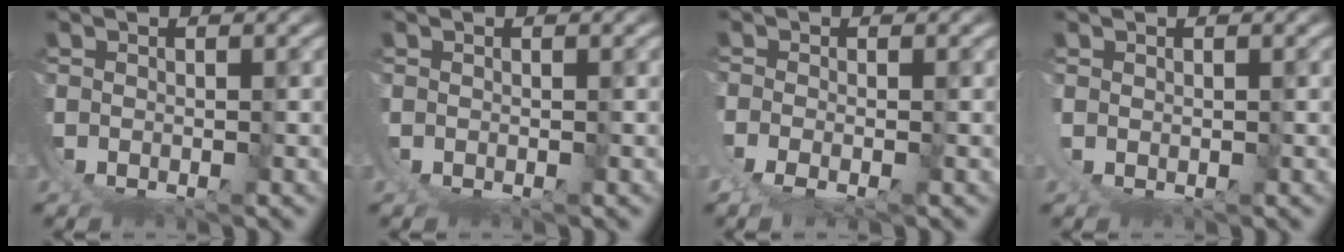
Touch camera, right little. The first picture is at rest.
{"total": 0.6, "force": [0.4, -0.5, -0.2], "torque": [0.010, 0.006, 0.004]}
{"total": 1.8, "force": [0.0, -1.4, 1.1], "torque": [-0.020, -0.005, 0.006]}
{"total": 1.4, "force": [1.2, -0.7, 0.1], "torque": [-0.005, 0.006, 0.022]}